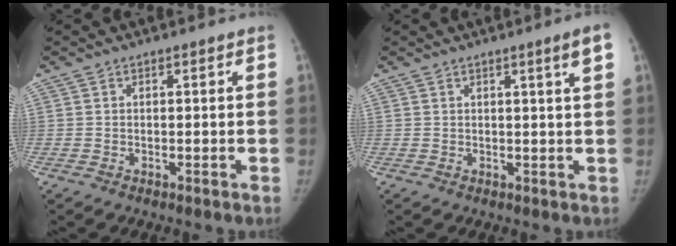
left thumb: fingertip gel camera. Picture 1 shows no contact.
{"total": 3.3, "force": [1.6, -0.5, 2.8], "torque": [-0.044, -0.010, 0.025]}